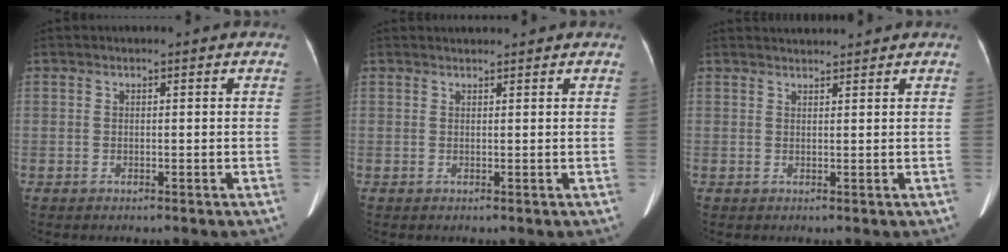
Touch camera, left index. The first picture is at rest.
{"total": 1.9, "force": [1.9, 0.0, 0.2], "torque": [-0.005, 0.021, 0.035]}
{"total": 3.0, "force": [3.0, -0.1, 0.2], "torque": [-0.005, 0.023, 0.051]}